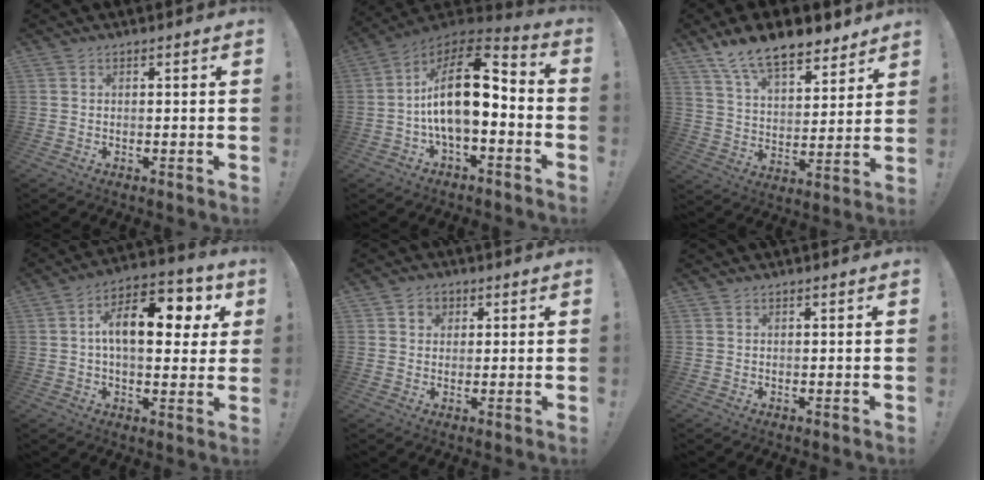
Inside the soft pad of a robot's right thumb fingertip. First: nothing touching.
{"total": 16.6, "force": [0.1, 7.7, 14.7], "torque": [-0.245, 0.002, 0.006]}
{"total": 14.6, "force": [11.3, 6.1, 7.0], "torque": [-0.130, -0.074, 0.206]}
{"total": 16.0, "force": [3.4, 7.9, 13.5], "torque": [-0.192, 0.000, 0.055]}
{"total": 3.7, "force": [1.5, 3.2, 1.1], "torque": [-0.005, -0.005, 0.025]}
{"total": 0.0}